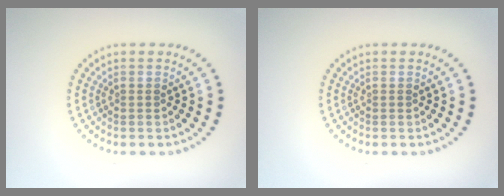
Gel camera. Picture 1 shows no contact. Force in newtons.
{"total": 0.0}